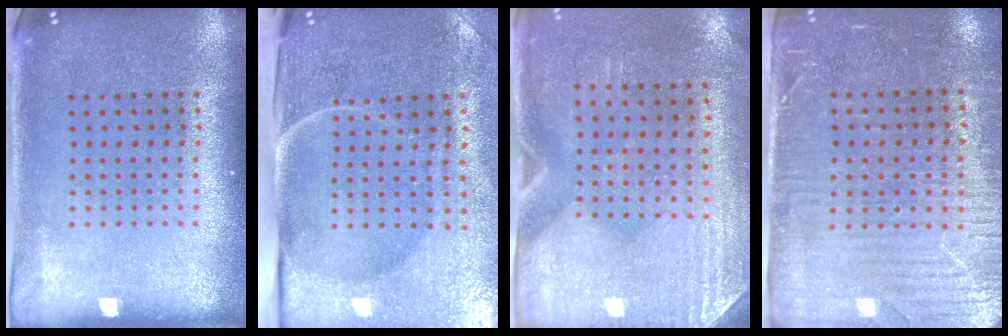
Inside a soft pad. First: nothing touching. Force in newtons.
{"total": 4.9, "press": 4.0, "slide": 3.0}
{"total": 2.9, "press": 2.5, "slide": 1.5}
{"total": 3.5, "press": 3.2, "slide": 1.5}